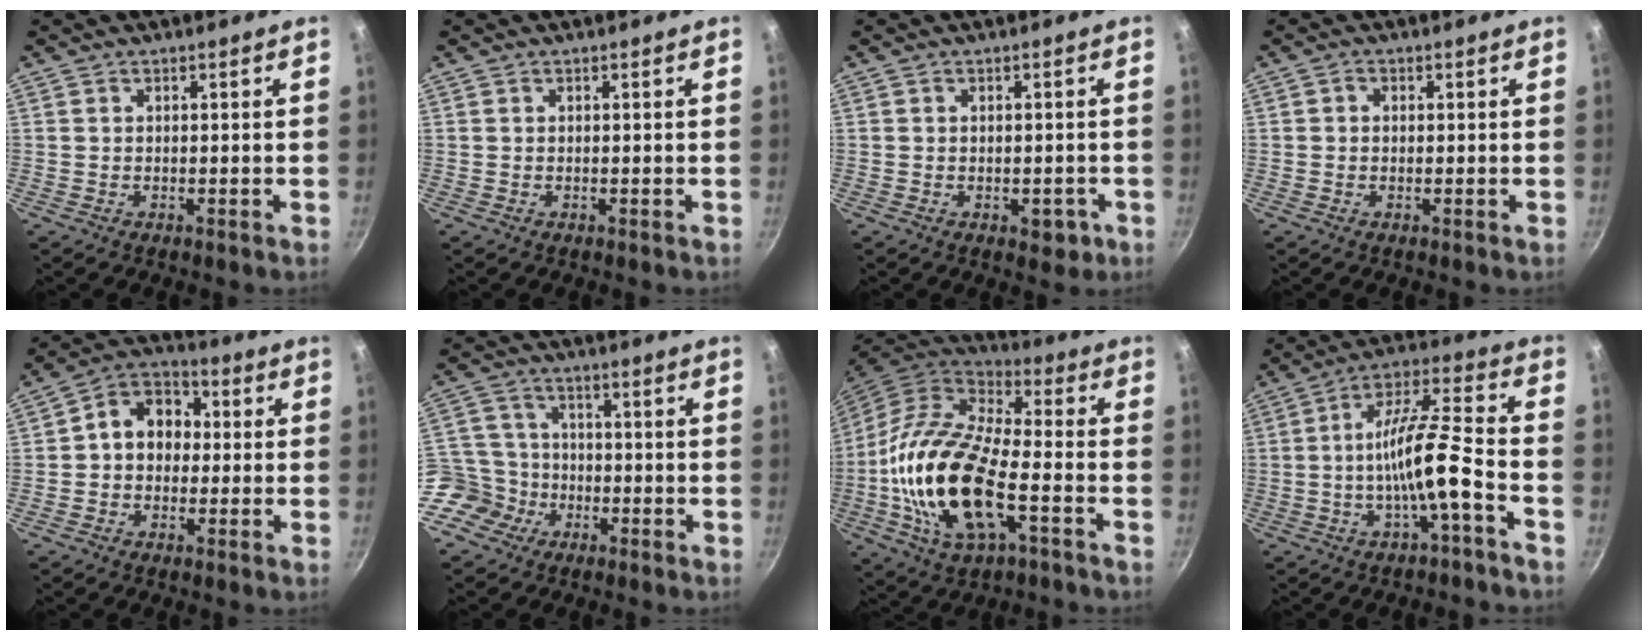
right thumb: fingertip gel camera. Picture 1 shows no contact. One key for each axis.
{"total": 0.0}
{"total": 3.4, "fx": -1.2, "fy": 2.2, "fz": 2.3, "tx": -0.008, "ty": 0.012, "tz": -0.009}
{"total": 1.3, "fx": 0.1, "fy": 1.2, "fz": 0.6, "tx": -0.008, "ty": 0.004, "tz": -0.001}
{"total": 9.7, "fx": 0.3, "fy": 7.8, "fz": 5.8, "tx": -0.050, "ty": 0.028, "tz": -0.018}
{"total": 9.0, "fx": -4.4, "fy": 7.4, "fz": 2.4, "tx": -0.012, "ty": 0.047, "tz": -0.092}
{"total": 22.0, "fx": -5.2, "fy": 9.8, "fz": 19.0, "tx": -0.370, "ty": 0.021, "tz": -0.108}
{"total": 12.4, "fx": -4.4, "fy": 2.3, "fz": 11.4, "tx": -0.201, "ty": 0.046, "tz": -0.082}